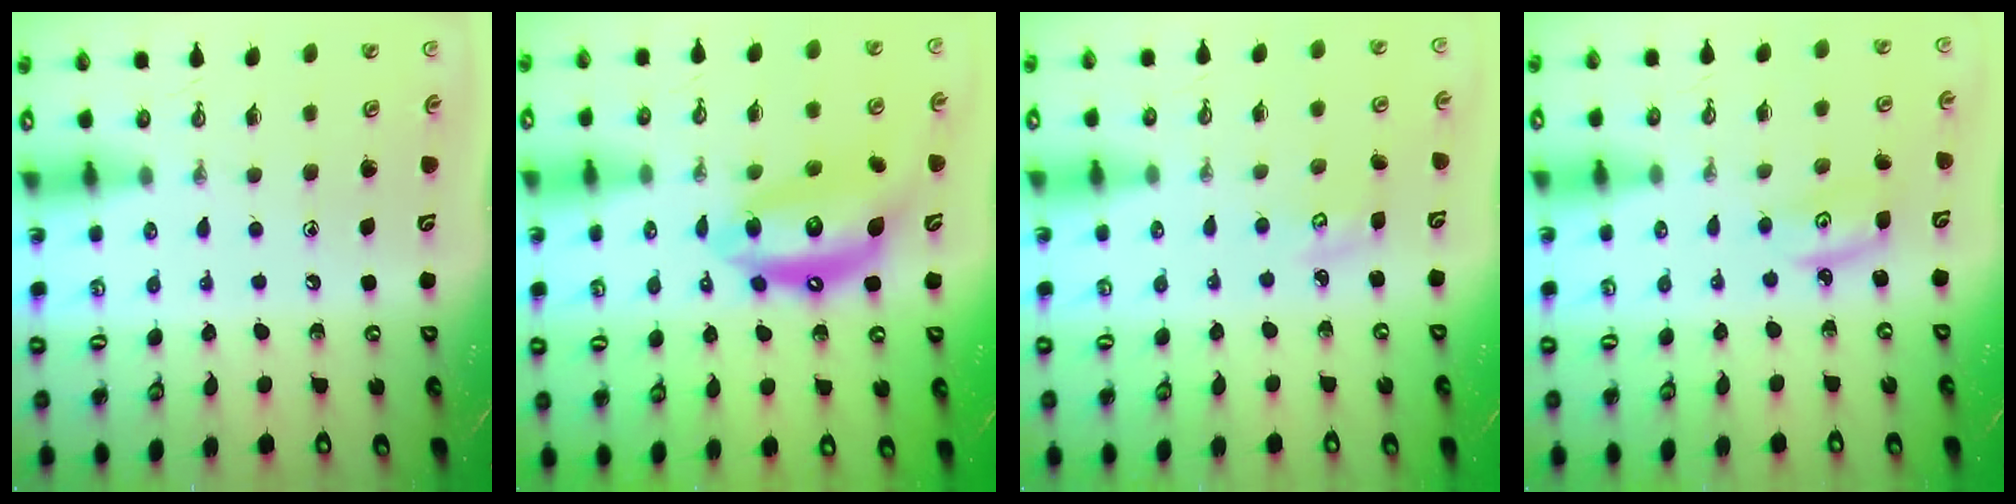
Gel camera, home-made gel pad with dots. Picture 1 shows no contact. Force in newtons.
{"total": 14.6, "press": 14.5, "slide": 1.3}
{"total": 2.6, "press": 2.6, "slide": 0.3}
{"total": 2.8, "press": 2.8, "slide": 0.3}